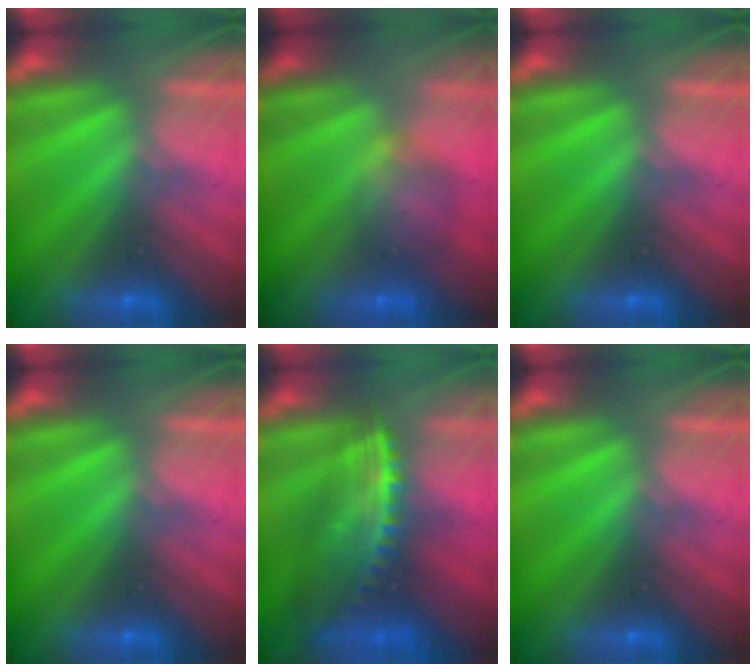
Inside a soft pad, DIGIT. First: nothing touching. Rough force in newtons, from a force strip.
{"total": 8.0}
{"total": 0.0}
{"total": 0.0}
{"total": 8.0}
{"total": 0.0}